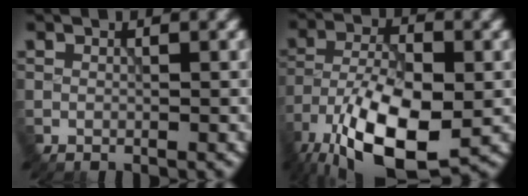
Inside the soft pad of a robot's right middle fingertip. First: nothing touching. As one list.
[{"total": 13.2, "force": [-6.5, 5.8, 9.9], "torque": [-0.195, -0.020, -0.118]}]